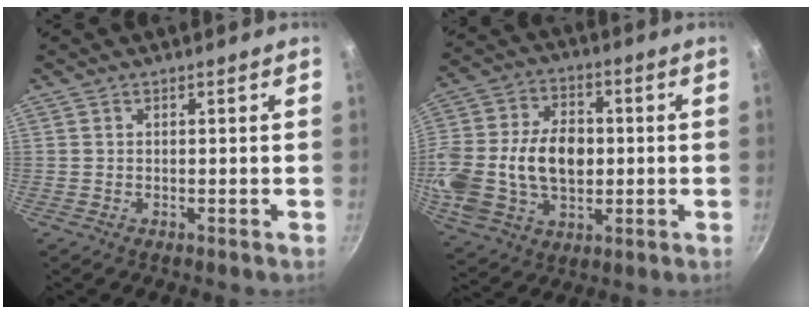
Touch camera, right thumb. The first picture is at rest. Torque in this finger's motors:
{"motor_torque": [2.38, 2.61, 1.37, -0.81, 0.27]}